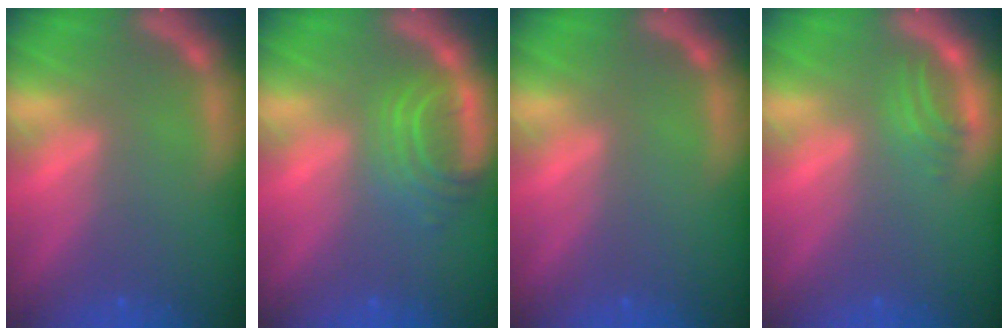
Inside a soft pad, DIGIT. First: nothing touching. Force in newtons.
{"total": 4.5}
{"total": 0.0}
{"total": 2.0}